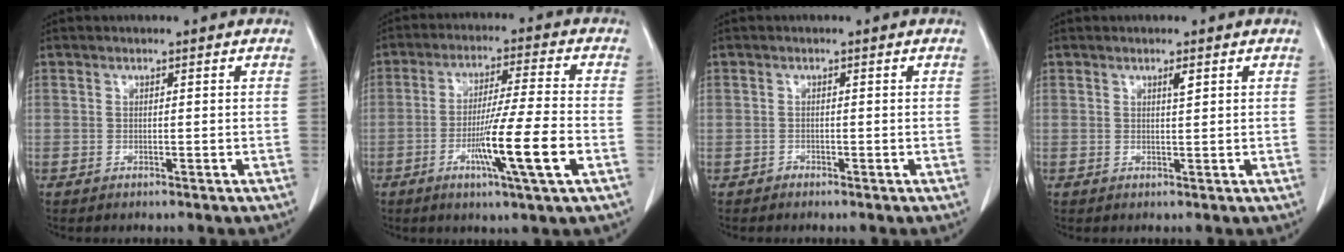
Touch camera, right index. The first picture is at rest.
{"total": 11.5, "force": [-3.9, -0.9, 10.8], "torque": [-0.193, -0.018, -0.070]}
{"total": 0.7, "force": [-0.5, 0.5, -0.1], "torque": [0.001, 0.002, -0.012]}
{"total": 1.1, "force": [0.6, 0.0, 0.9], "torque": [-0.019, -0.003, 0.010]}